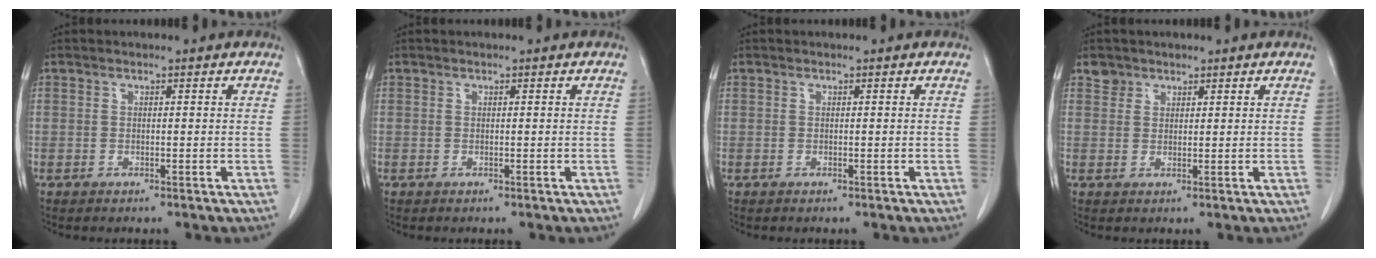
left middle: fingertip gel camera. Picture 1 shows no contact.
{"total": 0.0}
{"total": 0.0}
{"total": 1.9, "force": [1.4, 1.2, -0.1], "torque": [0.009, 0.005, 0.021]}